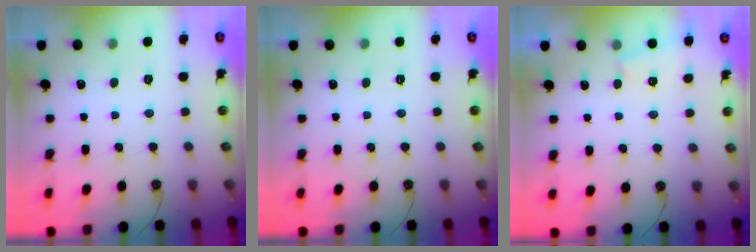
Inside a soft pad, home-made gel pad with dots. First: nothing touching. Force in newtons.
{"total": 0.0}
{"total": 1.7, "press": 1.7, "slide": 0.5}